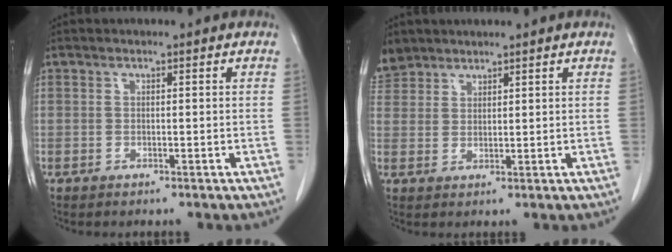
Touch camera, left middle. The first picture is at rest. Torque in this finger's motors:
{"motor_torque": [0.38, -0.39, 0.45, 0.09]}